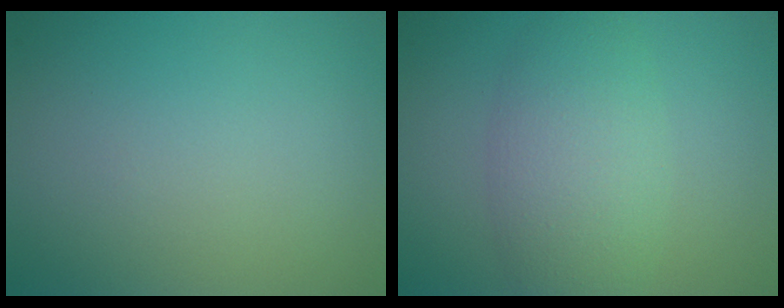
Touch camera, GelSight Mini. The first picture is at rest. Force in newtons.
{"total": 5.1, "press": 5.1, "slide": 0.1}